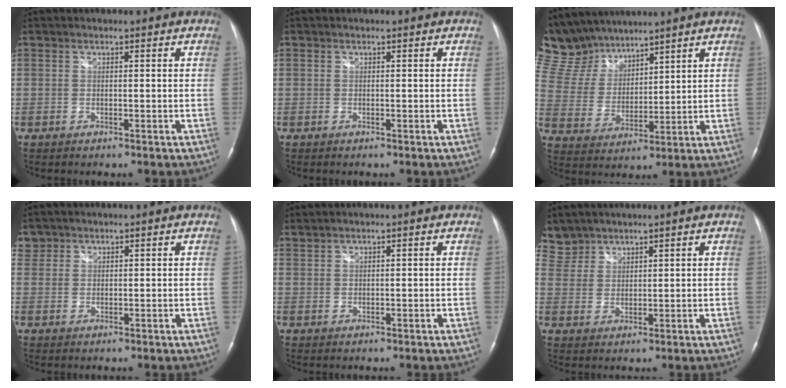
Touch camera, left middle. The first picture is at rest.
{"total": 0.0}
{"total": 12.2, "force": [11.0, 4.4, 2.6], "torque": [-0.070, 0.022, 0.229]}
{"total": 2.1, "force": [1.6, 1.3, -0.3], "torque": [0.013, 0.010, 0.029]}
{"total": 1.6, "force": [1.5, -0.2, 0.4], "torque": [-0.014, 0.016, 0.038]}
{"total": 5.0, "force": [4.4, 2.2, -0.5], "torque": [0.010, 0.011, 0.097]}